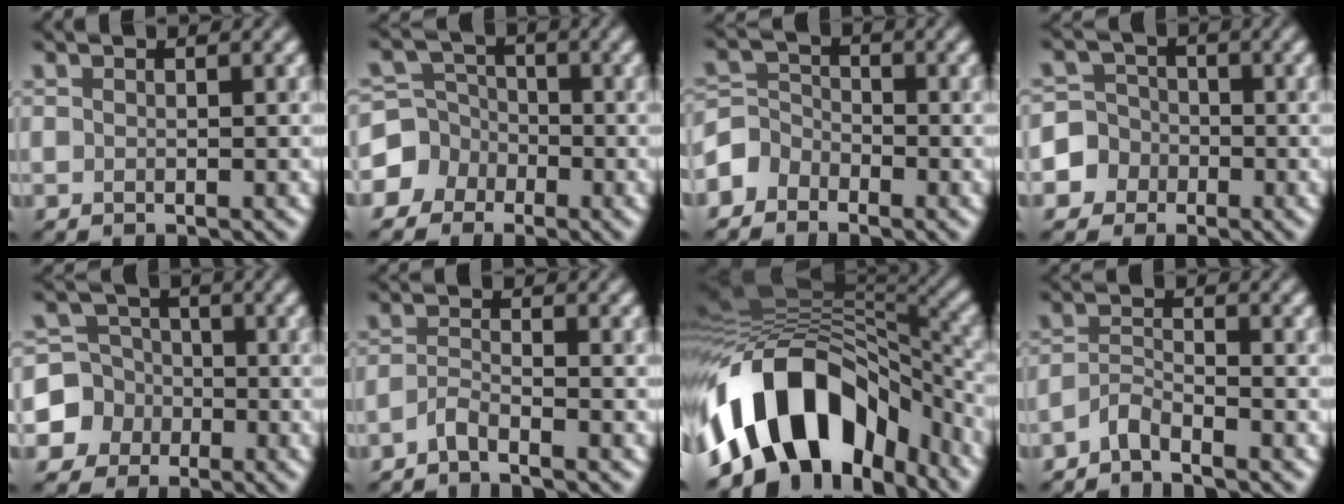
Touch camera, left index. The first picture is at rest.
{"total": 3.9, "force": [-1.8, 3.4, 0.1], "torque": [0.025, 0.013, -0.054]}
{"total": 2.6, "force": [-1.9, 1.7, 0.2], "torque": [-0.005, 0.012, -0.050]}
{"total": 4.3, "force": [-1.8, 3.9, 0.1], "torque": [0.023, 0.005, -0.052]}
{"total": 5.5, "force": [-1.8, 5.2, 0.3], "torque": [0.010, 0.011, -0.057]}
{"total": 1.6, "force": [-1.4, 0.1, 0.8], "torque": [-0.018, 0.002, -0.036]}
{"total": 13.6, "force": [-6.6, 8.2, 8.6], "torque": [-0.139, 0.026, -0.114]}
{"total": 1.9, "force": [-1.7, 0.2, 0.8], "torque": [-0.016, 0.006, -0.042]}